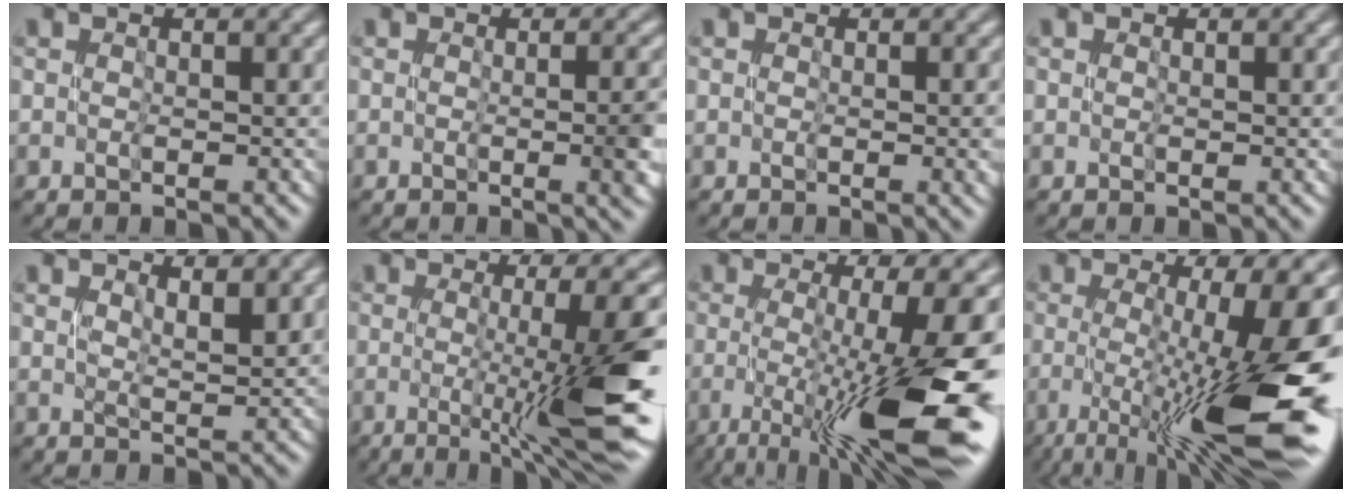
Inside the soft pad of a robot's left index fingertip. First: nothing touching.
{"total": 4.4, "force": [-1.2, 1.4, 4.0], "torque": [-0.048, -0.007, -0.011]}
{"total": 2.2, "force": [-0.4, 0.8, 2.1], "torque": [-0.030, -0.004, -0.005]}
{"total": 0.0}
{"total": 2.2, "force": [1.3, 0.5, 1.7], "torque": [-0.026, -0.002, 0.028]}
{"total": 8.2, "force": [-2.7, 1.3, 7.7], "torque": [-0.112, -0.001, -0.041]}
{"total": 12.5, "force": [-4.8, 3.7, 10.9], "torque": [-0.196, -0.018, -0.073]}
{"total": 14.2, "force": [-4.5, 4.9, 12.6], "torque": [-0.196, -0.010, -0.068]}